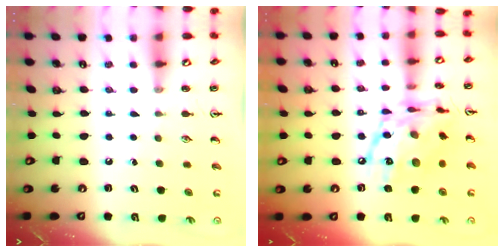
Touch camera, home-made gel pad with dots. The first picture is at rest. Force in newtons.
{"total": 18.8, "press": 18.7, "slide": 1.4}